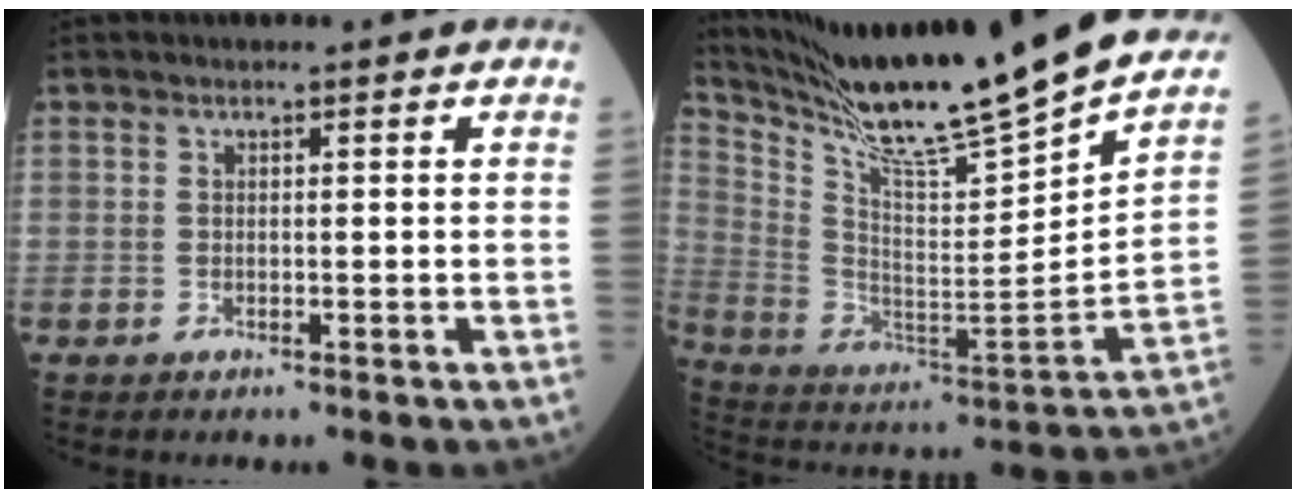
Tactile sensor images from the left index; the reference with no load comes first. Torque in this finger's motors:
{"motor_torque": [0.45, -1.69, 0.20, 0.08]}